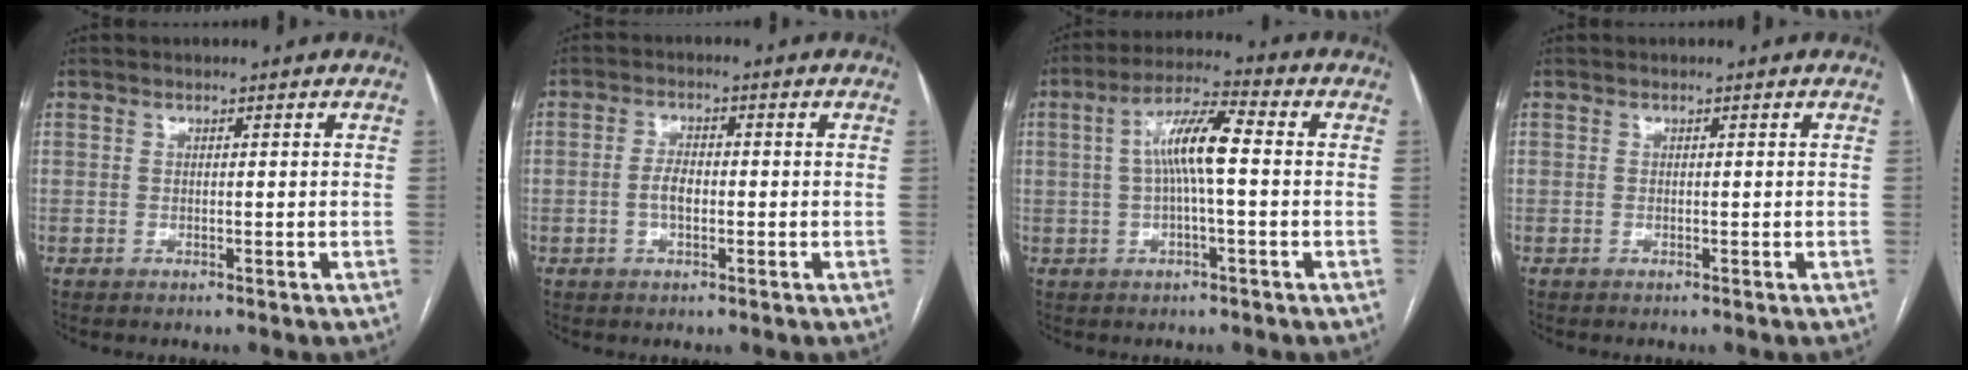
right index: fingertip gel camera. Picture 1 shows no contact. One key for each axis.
{"total": 2.9, "fx": -0.5, "fy": 1.3, "fz": 2.6, "tx": -0.055, "ty": 0.005, "tz": -0.007}
{"total": 8.4, "fx": 0.4, "fy": 1.2, "fz": 8.3, "tx": -0.157, "ty": 0.021, "tz": 0.003}
{"total": 0.0}